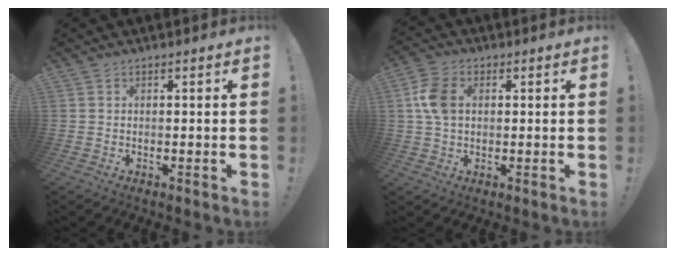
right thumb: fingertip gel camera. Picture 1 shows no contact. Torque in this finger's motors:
{"motor_torque": [0.07, 0.08, 0.79, -0.12, 0.01]}